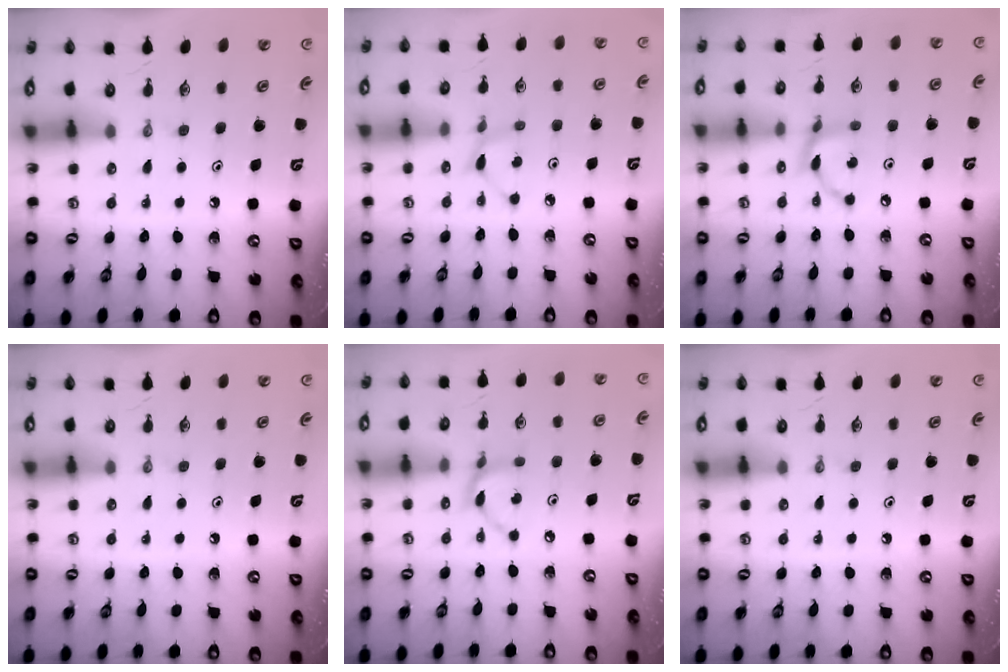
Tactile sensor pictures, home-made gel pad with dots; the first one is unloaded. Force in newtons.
{"total": 3.0, "press": 2.9, "slide": 0.4}
{"total": 7.7, "press": 7.7, "slide": 0.3}
{"total": 0.0}
{"total": 5.9, "press": 5.9, "slide": 0.3}
{"total": 0.0}